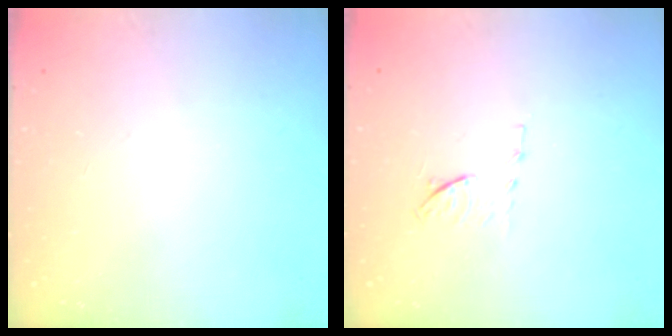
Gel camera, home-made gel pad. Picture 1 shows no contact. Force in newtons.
{"total": 6.2, "press": 6.1, "slide": 1.0}